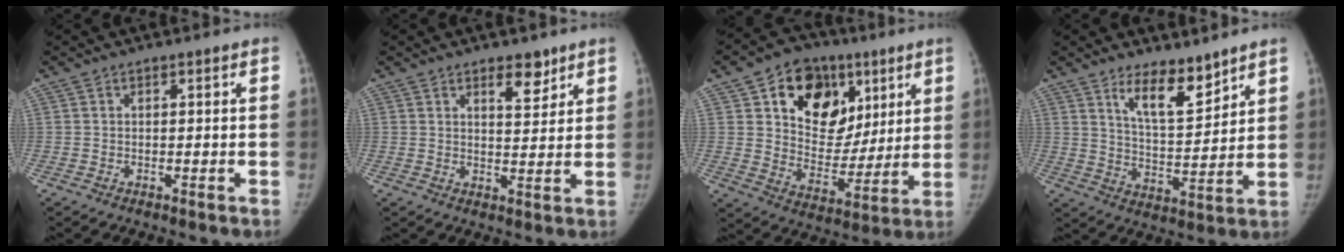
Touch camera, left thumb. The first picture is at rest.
{"total": 4.7, "force": [3.3, 2.1, 2.7], "torque": [-0.019, -0.025, 0.050]}
{"total": 19.4, "force": [8.4, 13.9, 10.7], "torque": [-0.115, -0.024, 0.141]}
{"total": 9.4, "force": [6.9, 3.2, 5.6], "torque": [-0.073, -0.063, 0.126]}